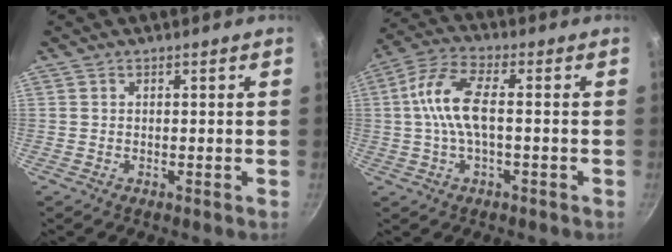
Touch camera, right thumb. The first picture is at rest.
{"total": 9.9, "force": [-0.3, 4.2, 8.9], "torque": [-0.190, 0.027, -0.018]}